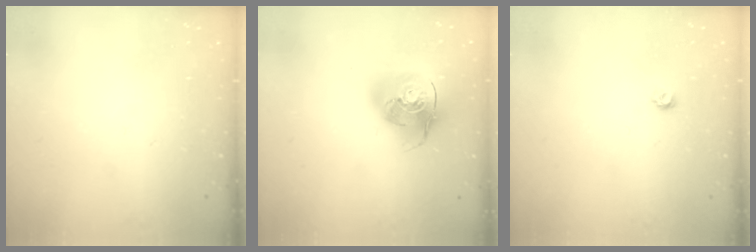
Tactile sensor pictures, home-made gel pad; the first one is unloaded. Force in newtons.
{"total": 16.2, "press": 16.0, "slide": 2.4}
{"total": 3.2, "press": 3.2, "slide": 0.3}